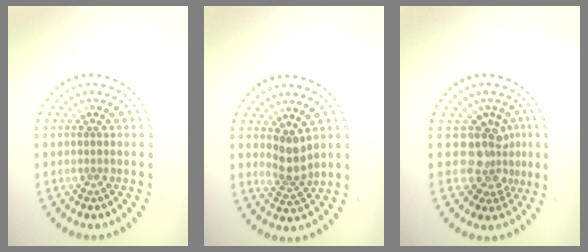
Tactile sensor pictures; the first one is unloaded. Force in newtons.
{"total": 2.6, "press": 2.1, "slide": 1.5}
{"total": 3.7, "press": 2.7, "slide": 2.5}